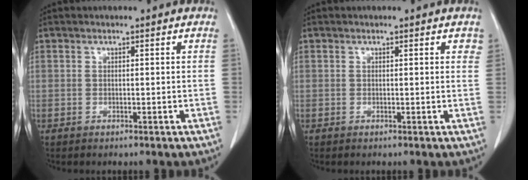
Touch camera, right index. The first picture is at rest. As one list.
[{"total": 1.0, "force": [0.6, 0.5, 0.6], "torque": [-0.002, -0.001, 0.002]}]